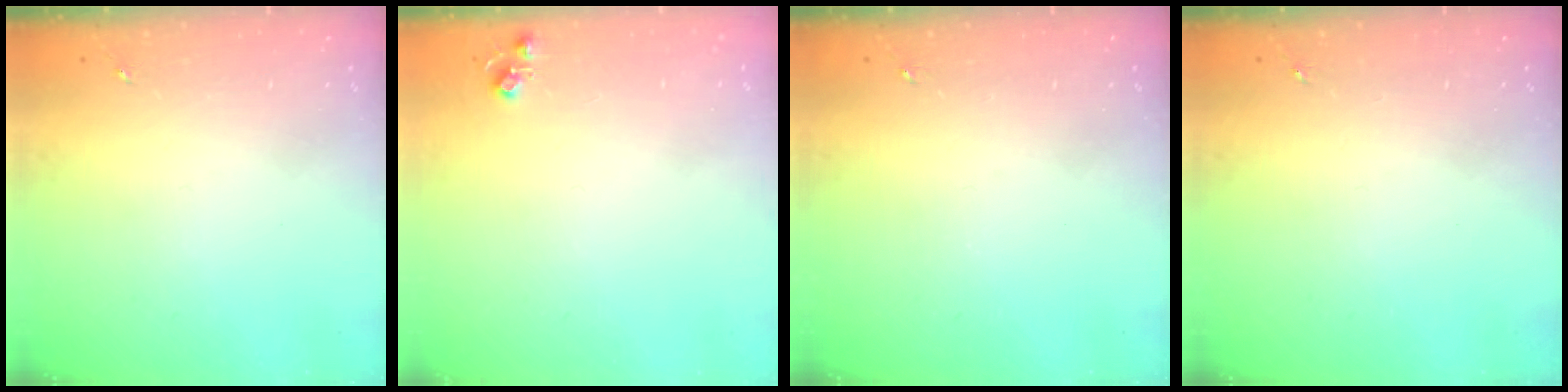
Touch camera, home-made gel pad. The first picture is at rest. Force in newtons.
{"total": 5.1, "press": 5.1, "slide": 0.7}
{"total": 0.0}
{"total": 0.0}